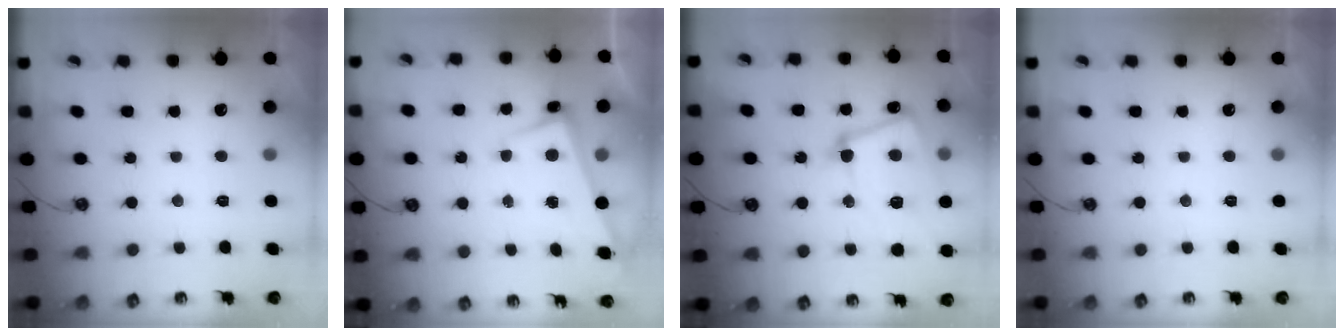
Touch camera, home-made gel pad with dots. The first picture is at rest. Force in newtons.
{"total": 2.9, "press": 2.8, "slide": 0.4}
{"total": 15.1, "press": 14.9, "slide": 2.3}
{"total": 0.0}